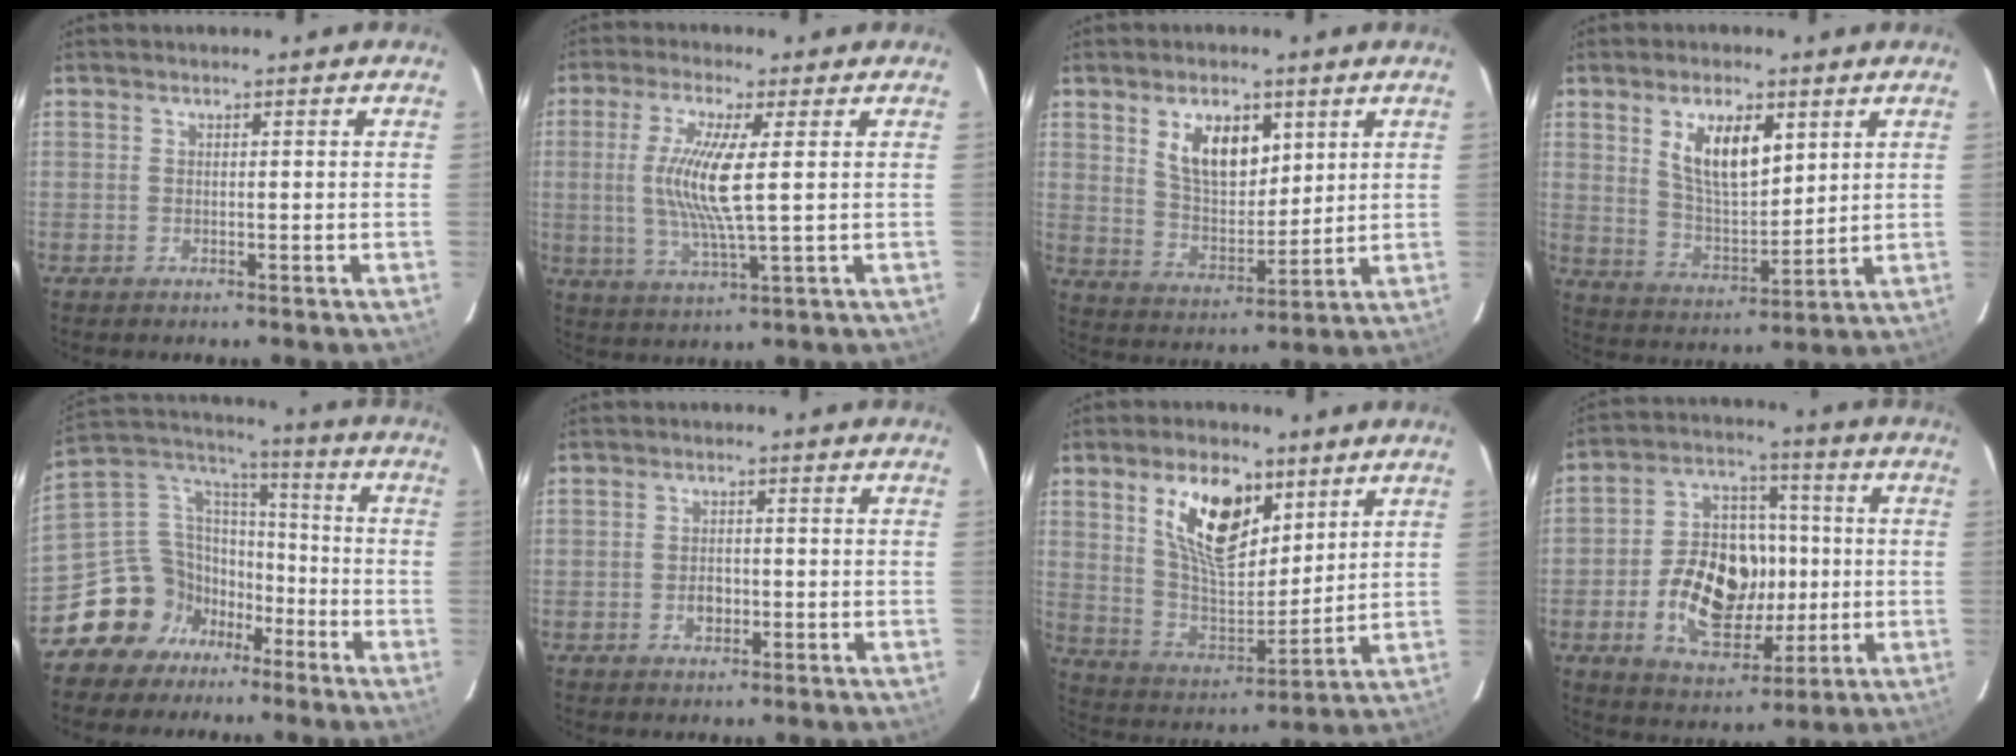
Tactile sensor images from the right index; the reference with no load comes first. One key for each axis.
{"total": 10.3, "fx": 1.3, "fy": 0.9, "fz": 10.2, "tx": -0.204, "ty": -0.008, "tz": 0.027}
{"total": 10.5, "fx": 4.7, "fy": 5.6, "fz": 7.5, "tx": -0.130, "ty": 0.006, "tz": 0.096}
{"total": 10.6, "fx": 4.7, "fy": 4.6, "fz": 8.4, "tx": -0.153, "ty": 0.002, "tz": 0.097}
{"total": 13.9, "fx": -8.8, "fy": 10.3, "fz": 3.3, "tx": -0.083, "ty": 0.057, "tz": -0.152}
{"total": 2.6, "fx": -0.8, "fy": 1.9, "fz": 1.5, "tx": -0.026, "ty": 0.004, "tz": -0.012}
{"total": 15.3, "fx": 7.5, "fy": 7.5, "fz": 11.0, "tx": -0.195, "ty": 0.006, "tz": 0.148}
{"total": 16.9, "fx": -2.5, "fy": 11.1, "fz": 12.5, "tx": -0.246, "ty": 0.024, "tz": -0.027}